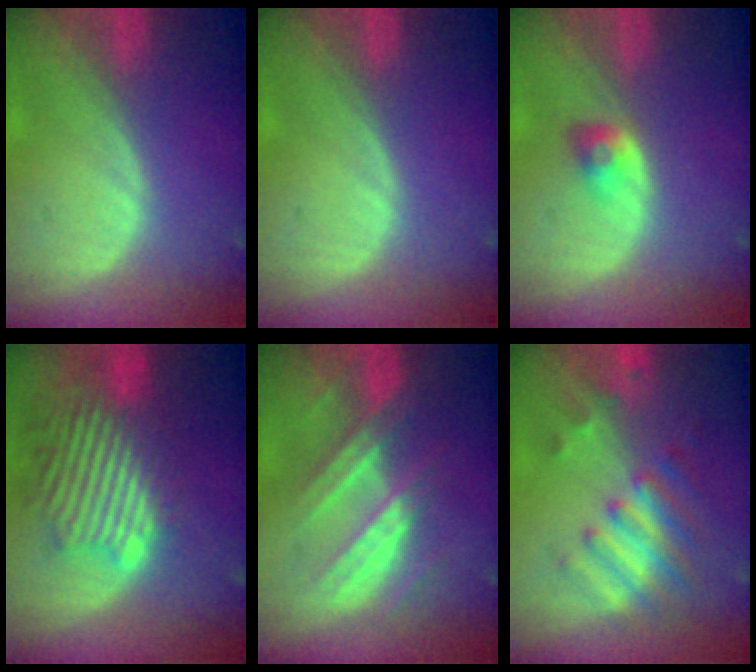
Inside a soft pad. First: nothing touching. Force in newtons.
{"total": 0.0}
{"total": 2.9, "press": 2.5, "slide": 1.5}
{"total": 11.5, "press": 10.5, "slide": 4.6}
{"total": 7.3, "press": 7.3, "slide": 1.0}
{"total": 8.0, "press": 7.0, "slide": 3.9}